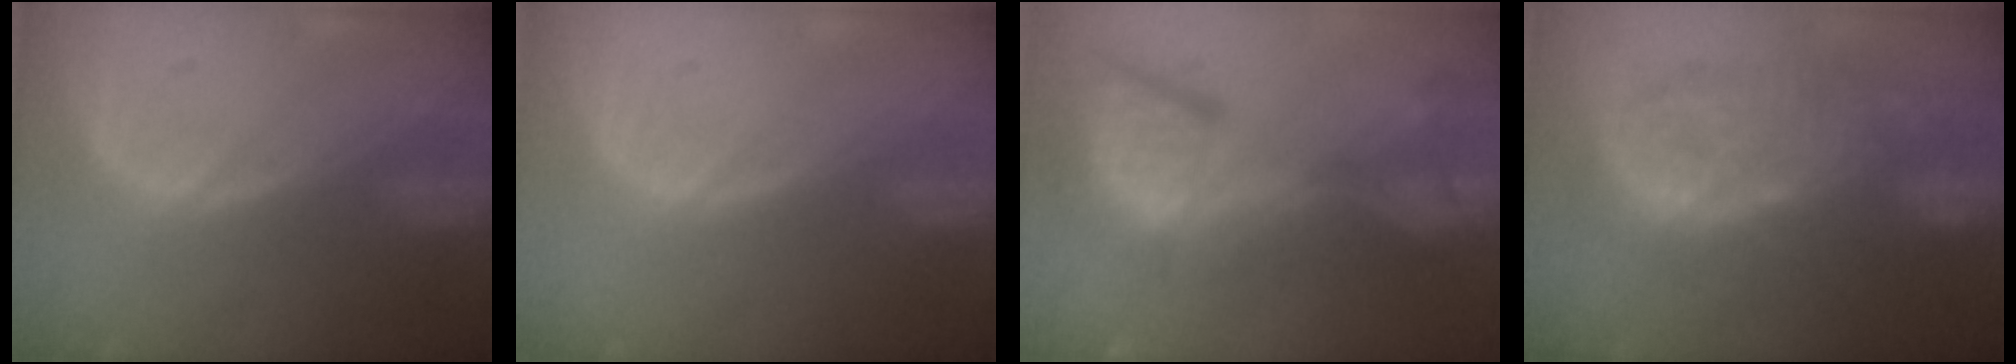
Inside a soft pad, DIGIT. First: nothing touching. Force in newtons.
{"total": 0.0}
{"total": 13.5, "press": 11.0, "slide": 7.8}
{"total": 10.6, "press": 10.6, "slide": 0.3}